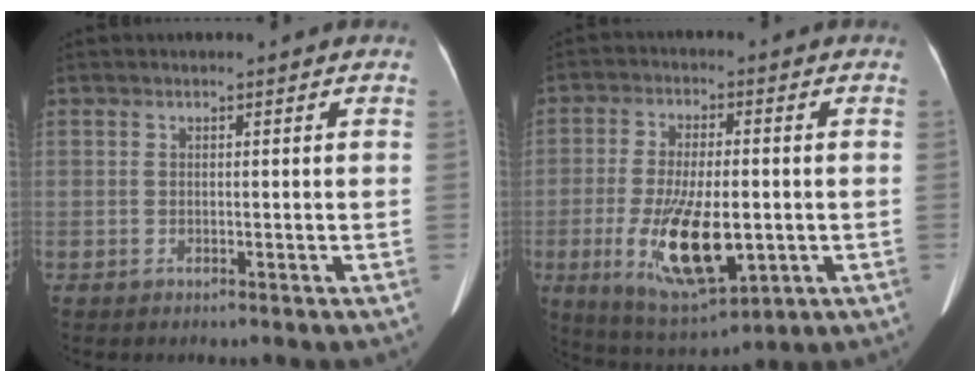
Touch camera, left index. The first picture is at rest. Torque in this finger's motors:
{"motor_torque": [1.85, 0.28, 0.36, 0.21]}